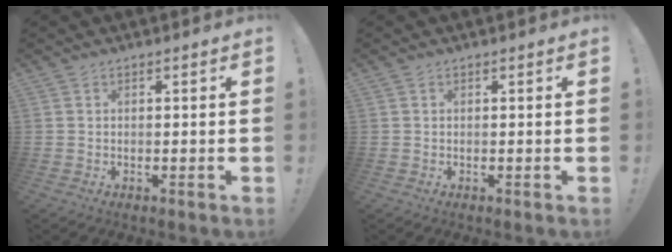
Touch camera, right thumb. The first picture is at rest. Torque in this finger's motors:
{"motor_torque": [-0.03, -0.18, -0.52, 0.18, 0.07]}